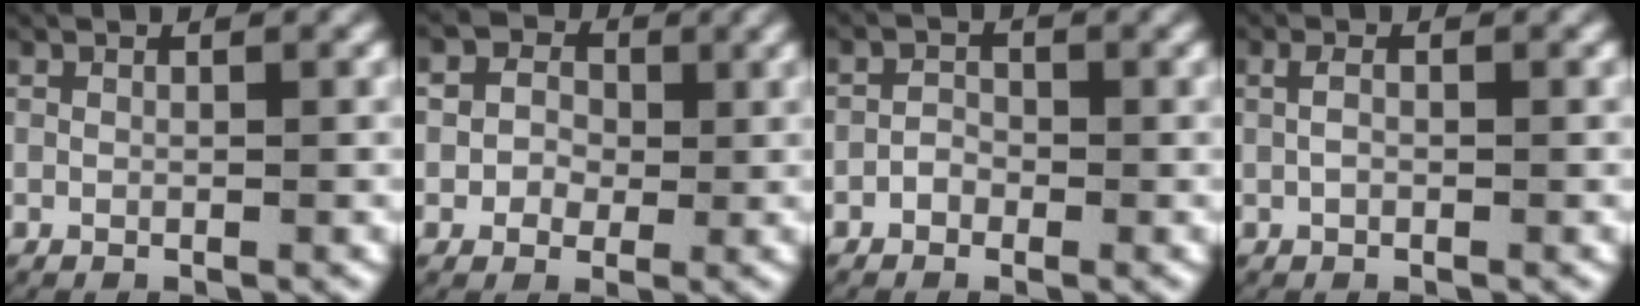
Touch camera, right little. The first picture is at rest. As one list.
[{"total": 4.2, "force": [0.5, 3.8, 1.6], "torque": [-0.019, 0.010, -0.008]}, {"total": 1.4, "force": [-0.7, 1.1, 0.3], "torque": [-0.009, -0.004, -0.016]}, {"total": 1.1, "force": [-0.1, 0.6, 0.9], "torque": [-0.018, 0.000, -0.001]}]